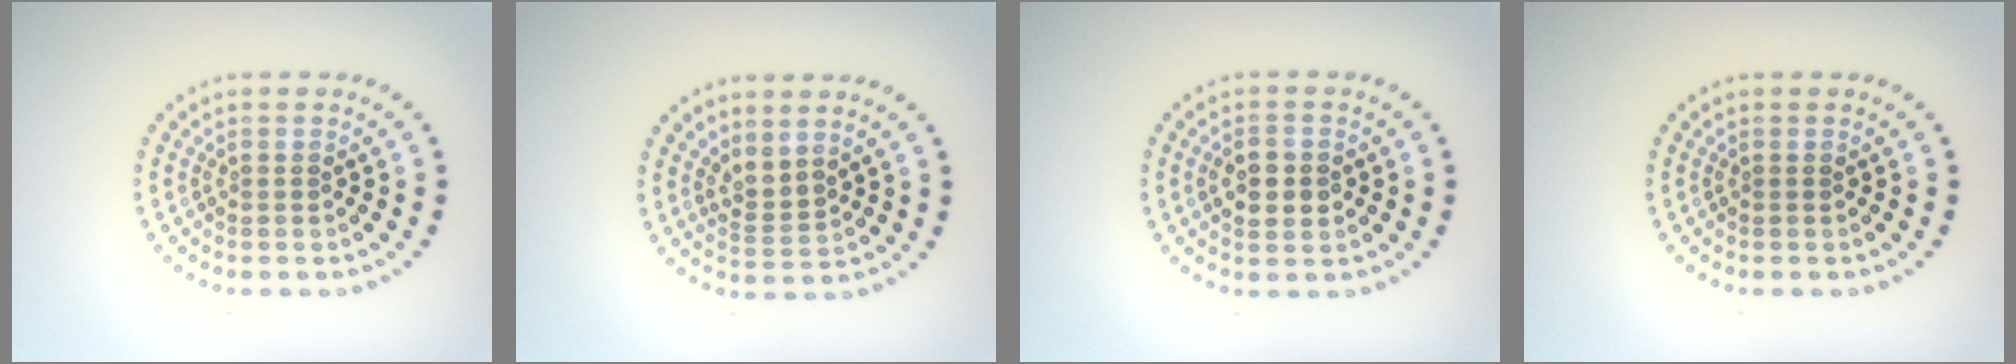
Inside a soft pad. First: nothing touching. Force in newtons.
{"total": 2.1, "press": 1.4, "slide": 1.6}
{"total": 2.9, "press": 2.9, "slide": 0.0}
{"total": 0.0}